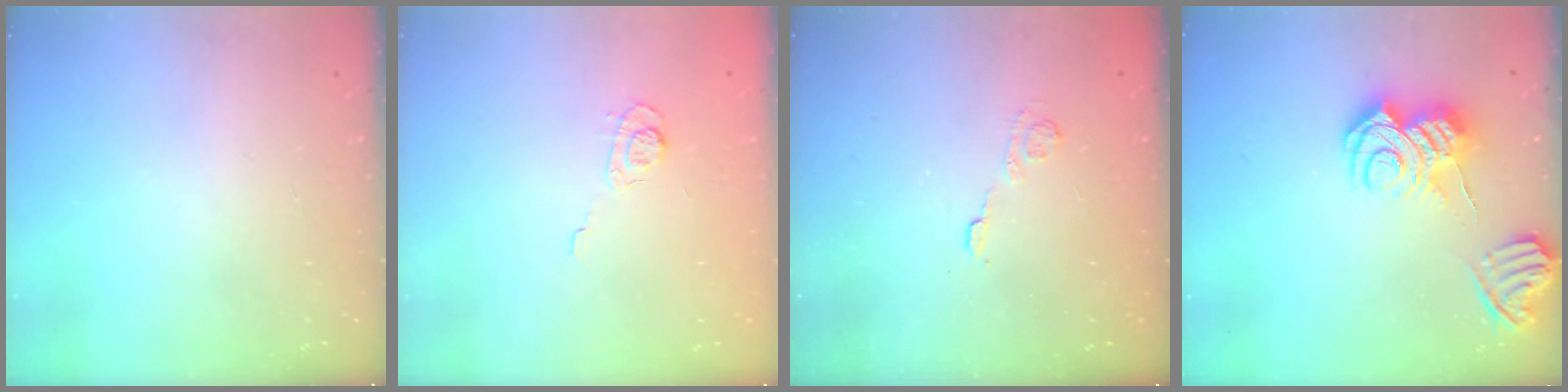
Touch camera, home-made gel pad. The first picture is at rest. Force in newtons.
{"total": 3.1, "press": 2.7, "slide": 1.6}
{"total": 3.5, "press": 3.2, "slide": 1.4}
{"total": 11.2, "press": 11.2, "slide": 1.3}